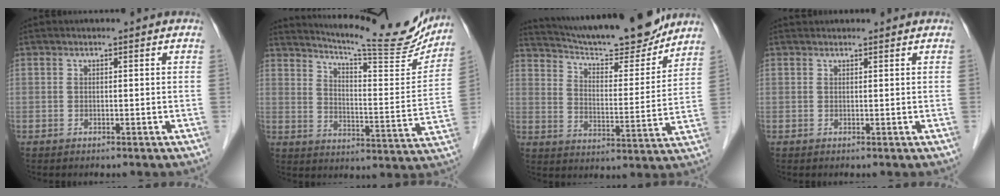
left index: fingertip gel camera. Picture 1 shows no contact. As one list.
[{"total": 20.9, "force": [19.1, 2.1, 8.3], "torque": [-0.127, -0.050, 0.248]}, {"total": 20.0, "force": [18.1, 2.8, 8.1], "torque": [-0.134, -0.004, 0.264]}, {"total": 2.2, "force": [2.2, 0.5, 0.3], "torque": [-0.006, 0.025, 0.031]}]